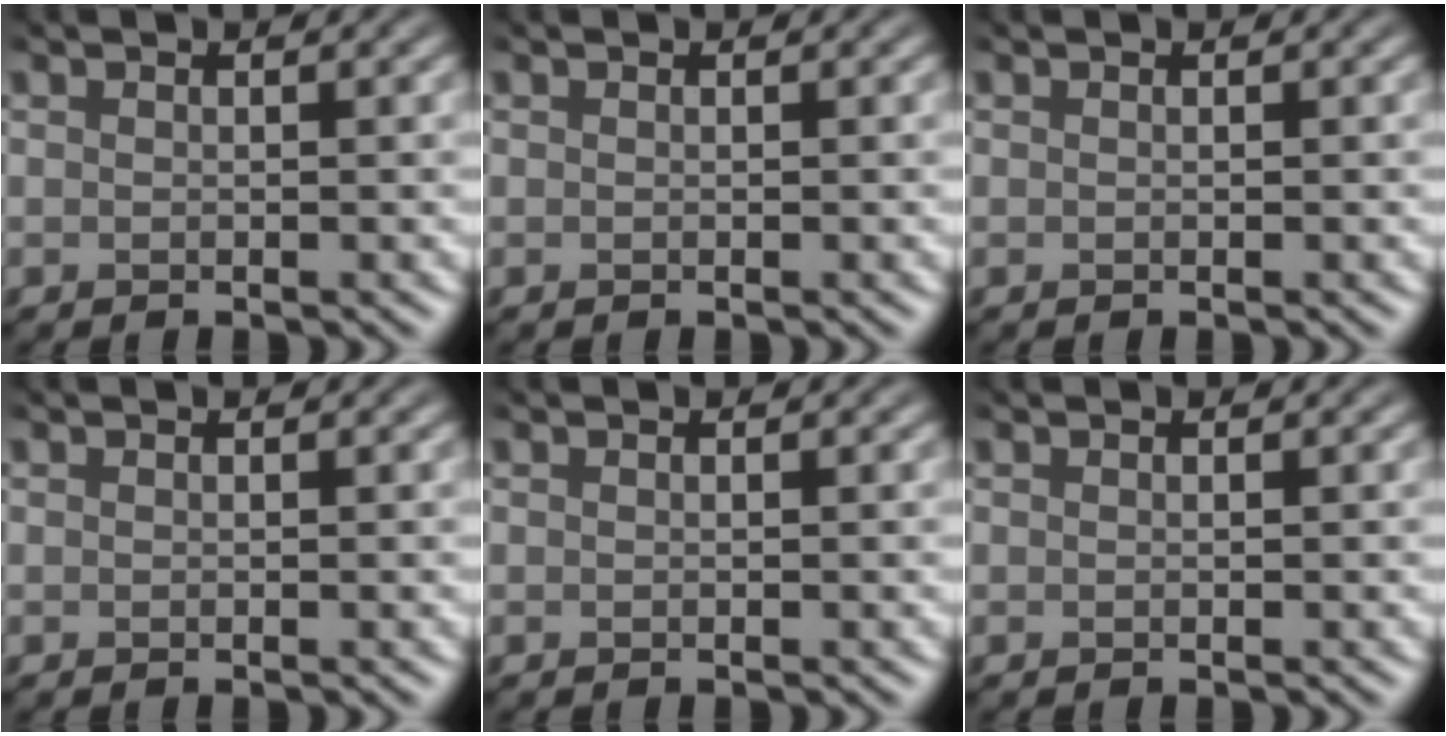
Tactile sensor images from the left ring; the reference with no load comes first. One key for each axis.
{"total": 0.0}
{"total": 0.0}
{"total": 0.0}
{"total": 0.0}
{"total": 0.0}